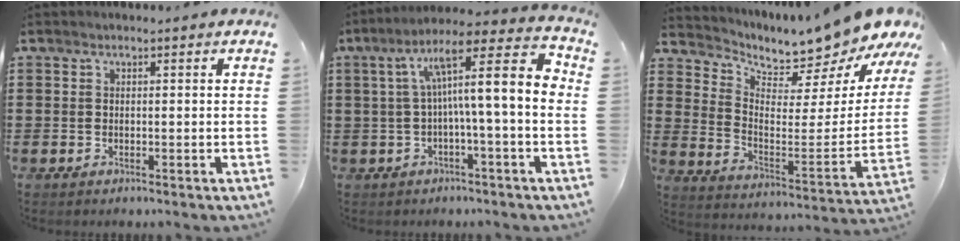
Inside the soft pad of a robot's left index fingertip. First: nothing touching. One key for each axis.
{"total": 10.0, "fx": 0.7, "fy": 0.7, "fz": 10.0, "tx": -0.183, "ty": -0.024, "tz": 0.000}
{"total": 6.9, "fx": 6.9, "fy": 0.4, "fz": 0.8, "tx": -0.032, "ty": -0.082, "tz": 0.108}